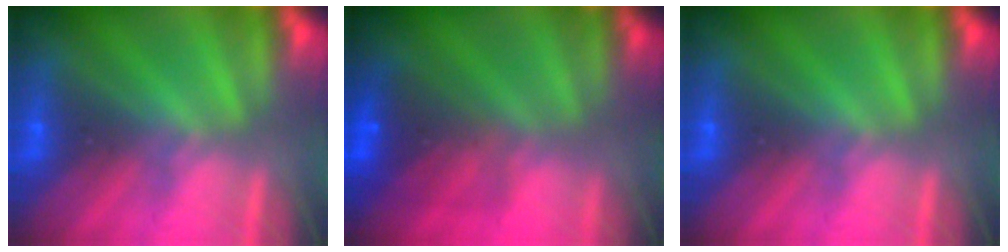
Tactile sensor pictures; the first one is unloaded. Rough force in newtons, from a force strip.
{"total": 6.9}
{"total": 0.0}